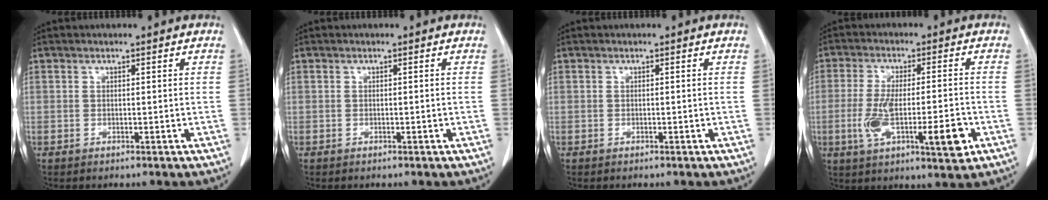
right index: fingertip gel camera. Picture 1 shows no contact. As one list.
[{"total": 0.0}, {"total": 0.0}, {"total": 11.6, "force": [-3.5, 2.3, 10.9], "torque": [-0.190, -0.005, -0.049]}]